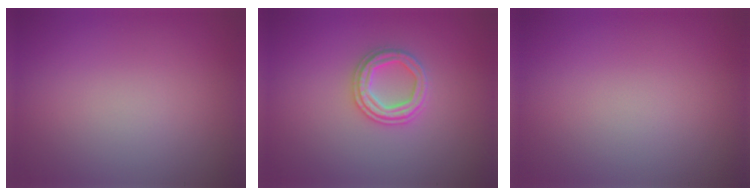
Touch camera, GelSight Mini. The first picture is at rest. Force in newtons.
{"total": 2.4, "press": 2.4, "slide": 0.3}
{"total": 0.0}